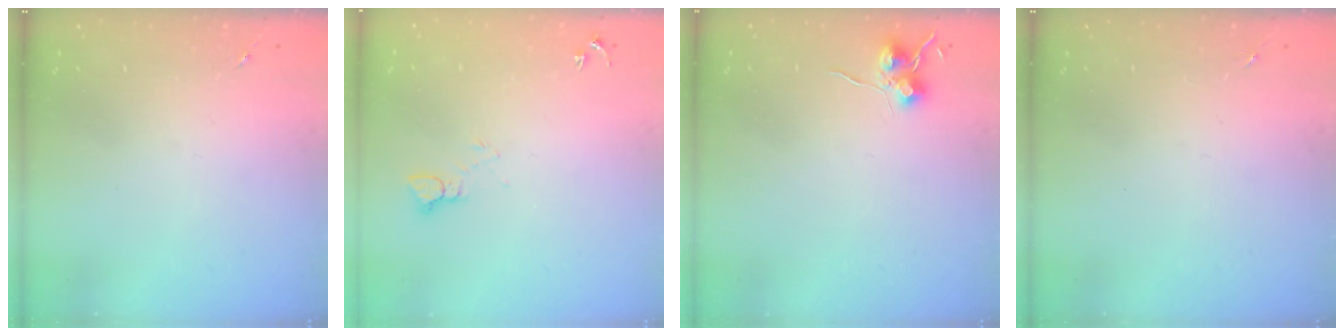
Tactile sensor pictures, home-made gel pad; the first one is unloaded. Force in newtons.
{"total": 4.2, "press": 4.1, "slide": 0.4}
{"total": 6.9, "press": 6.9, "slide": 0.6}
{"total": 0.0}